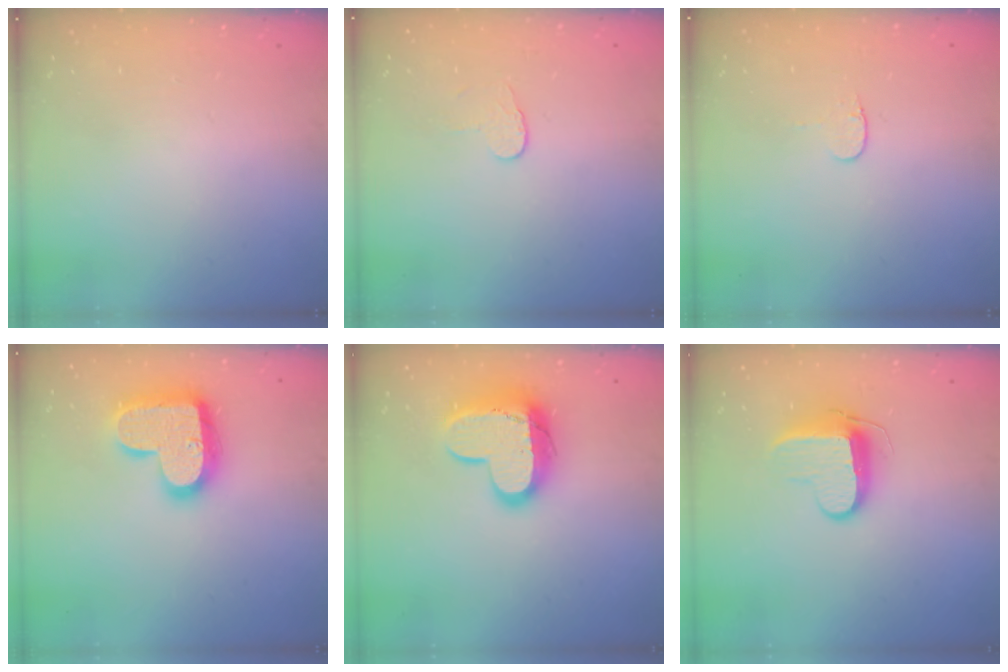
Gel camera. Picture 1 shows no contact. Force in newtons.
{"total": 3.7, "press": 3.7, "slide": 0.3}
{"total": 3.2, "press": 3.1, "slide": 0.4}
{"total": 18.9, "press": 18.9, "slide": 1.1}
{"total": 14.3, "press": 14.3, "slide": 1.2}
{"total": 9.9, "press": 9.8, "slide": 0.5}